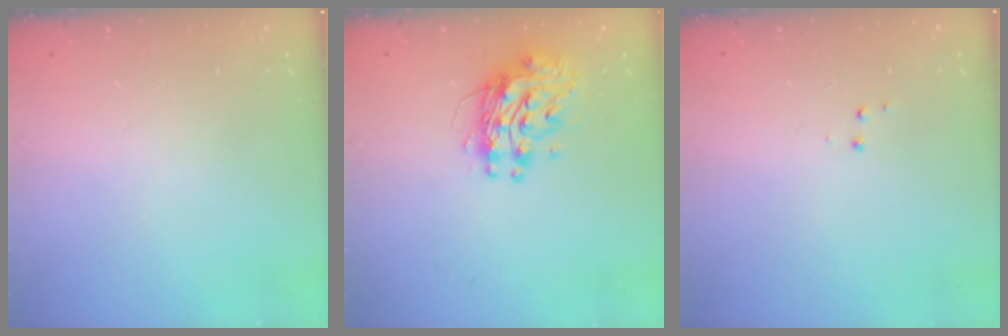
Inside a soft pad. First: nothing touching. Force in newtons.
{"total": 10.2, "press": 10.2, "slide": 0.8}
{"total": 3.3, "press": 3.3, "slide": 0.4}